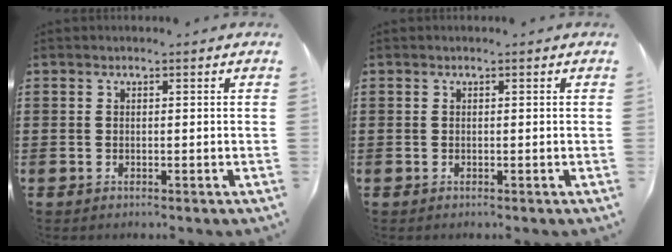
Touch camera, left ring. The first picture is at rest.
{"total": 0.0}